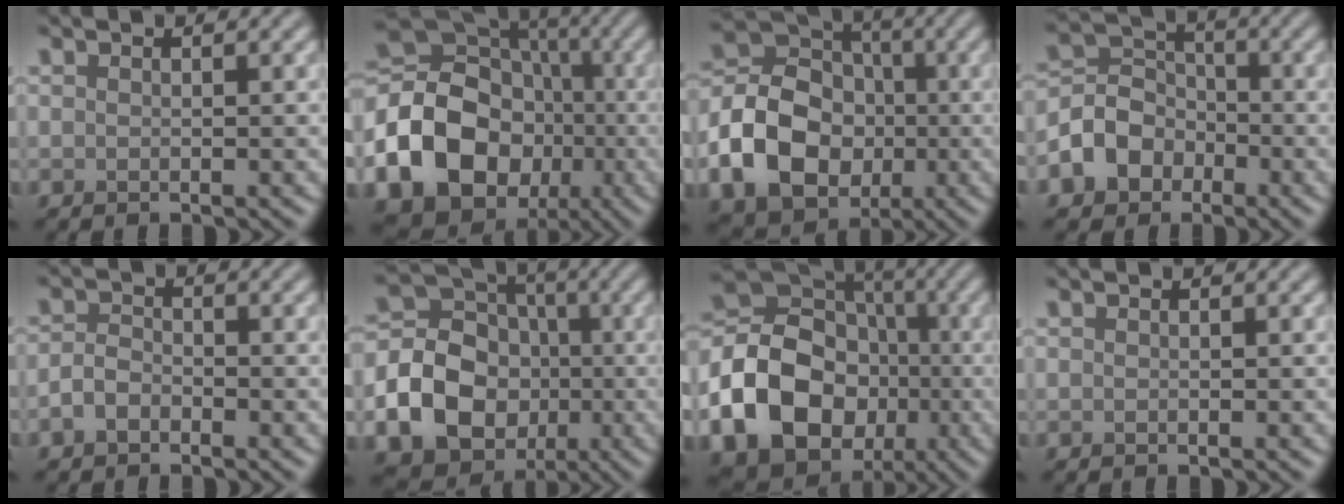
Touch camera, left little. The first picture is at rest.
{"total": 19.2, "force": [-5.6, 16.1, 8.8], "torque": [-0.193, -0.015, -0.120]}
{"total": 10.4, "force": [-2.7, 8.1, 5.9], "torque": [-0.105, -0.006, -0.060]}
{"total": 5.2, "force": [-2.3, 4.2, 2.0], "torque": [-0.027, 0.007, -0.059]}
{"total": 1.9, "force": [-1.0, 1.2, 1.0], "torque": [-0.021, 0.003, -0.026]}
{"total": 15.4, "force": [-4.2, 13.5, 6.0], "torque": [-0.140, -0.022, -0.083]}
{"total": 16.7, "force": [-5.1, 13.7, 8.1], "torque": [-0.180, -0.013, -0.114]}
{"total": 0.0}